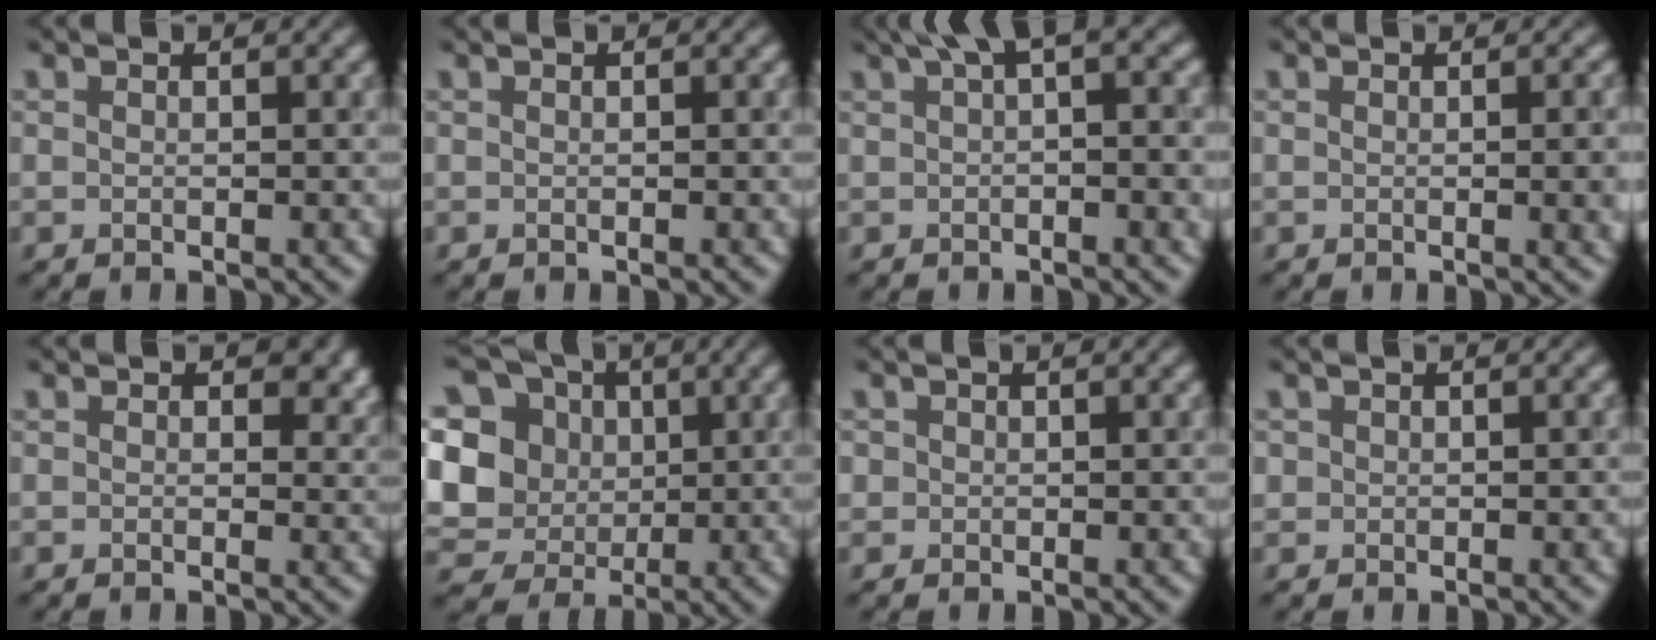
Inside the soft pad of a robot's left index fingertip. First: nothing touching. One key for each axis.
{"total": 0.0}
{"total": 6.6, "fx": 2.1, "fy": 1.9, "fz": 5.9, "tx": -0.076, "ty": 0.014, "tz": 0.029}
{"total": 3.7, "fx": -0.1, "fy": 1.4, "fz": 3.4, "tx": -0.024, "ty": -0.002, "tz": 0.000}
{"total": 2.9, "fx": 1.2, "fy": 2.1, "fz": 1.7, "tx": -0.019, "ty": -0.006, "tz": 0.009}
{"total": 14.3, "fx": 2.3, "fy": 12.8, "fz": 6.1, "tx": -0.187, "ty": 0.024, "tz": 0.023}
{"total": 0.9, "fx": 0.2, "fy": 0.9, "fz": 0.1, "tx": 0.006, "ty": -0.001, "tz": 0.000}
{"total": 1.2, "fx": 0.2, "fy": 1.1, "fz": 0.4, "tx": 0.000, "ty": -0.001, "tz": 0.001}